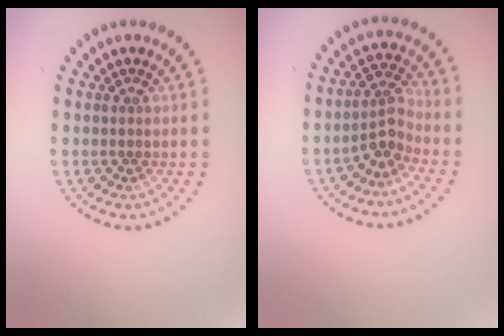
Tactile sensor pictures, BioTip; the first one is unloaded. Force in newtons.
{"total": 2.6, "press": 2.0, "slide": 1.7}